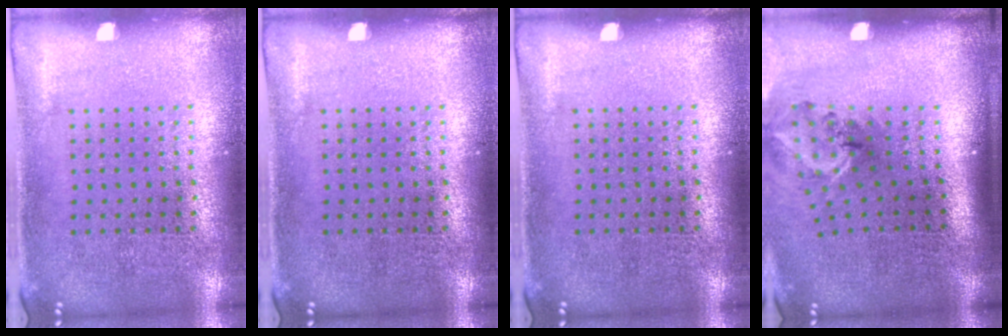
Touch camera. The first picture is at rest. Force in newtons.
{"total": 0.0}
{"total": 0.0}
{"total": 1.7, "press": 1.2, "slide": 1.2}